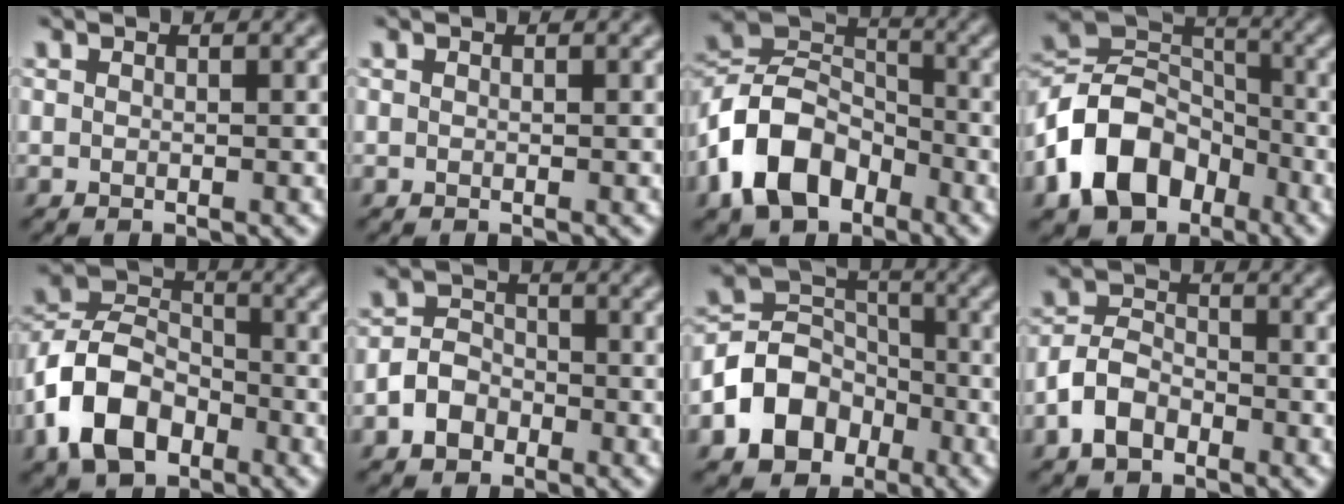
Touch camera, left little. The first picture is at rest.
{"total": 0.0}
{"total": 9.2, "force": [-4.4, 6.2, 5.3], "torque": [-0.106, 0.012, -0.101]}
{"total": 10.3, "force": [-4.8, 7.2, 5.6], "torque": [-0.107, 0.006, -0.105]}
{"total": 8.4, "force": [-3.9, 5.5, 5.0], "torque": [-0.105, 0.008, -0.093]}
{"total": 3.1, "force": [-1.6, 2.3, 1.4], "torque": [-0.025, 0.007, -0.033]}
{"total": 6.9, "force": [-3.1, 5.3, 3.2], "torque": [-0.055, 0.003, -0.065]}
{"total": 3.9, "force": [-2.3, 2.4, 2.1], "torque": [-0.045, 0.006, -0.052]}